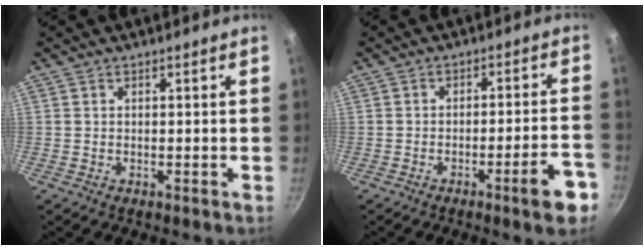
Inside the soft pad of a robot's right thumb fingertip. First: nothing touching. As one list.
[{"total": 8.1, "force": [-4.4, 1.2, 6.7], "torque": [-0.085, 0.032, -0.054]}]